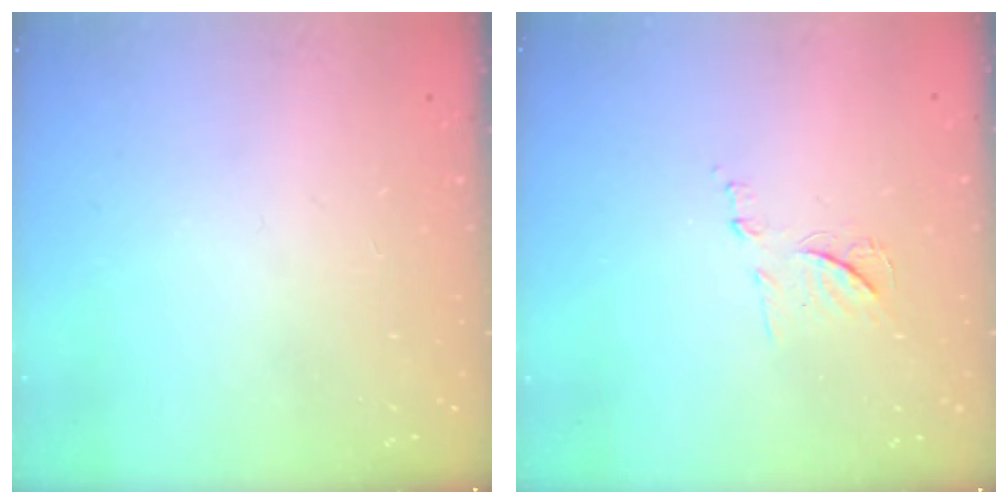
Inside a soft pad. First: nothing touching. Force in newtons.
{"total": 7.6, "press": 7.6, "slide": 0.6}